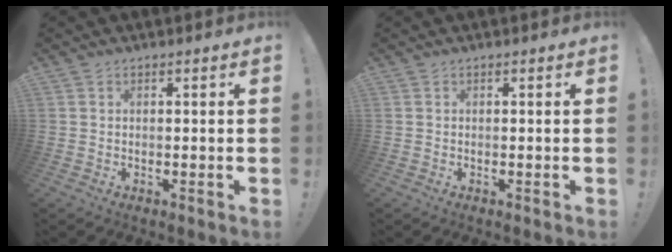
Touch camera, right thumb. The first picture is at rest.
{"total": 0.0}